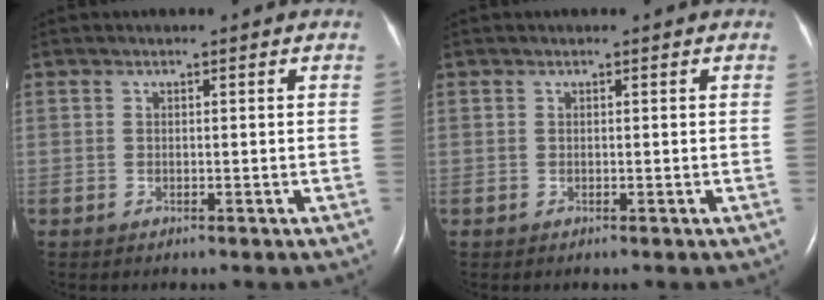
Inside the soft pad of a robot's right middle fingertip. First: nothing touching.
{"total": 0.0}